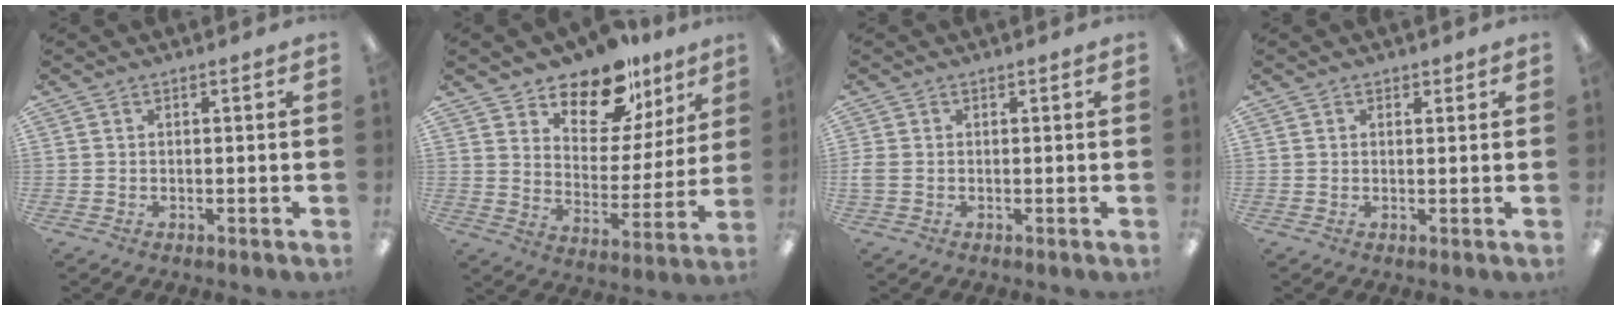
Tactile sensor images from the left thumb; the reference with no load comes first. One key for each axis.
{"total": 15.0, "fx": 12.1, "fy": 6.9, "fz": 5.5, "tx": -0.088, "ty": -0.088, "tz": 0.216}
{"total": 1.8, "fx": -0.3, "fy": 1.2, "fz": 1.2, "tx": -0.028, "ty": 0.001, "tz": -0.006}
{"total": 1.1, "fx": 0.8, "fy": 0.8, "fz": 0.1, "tx": 0.006, "ty": 0.000, "tz": 0.012}